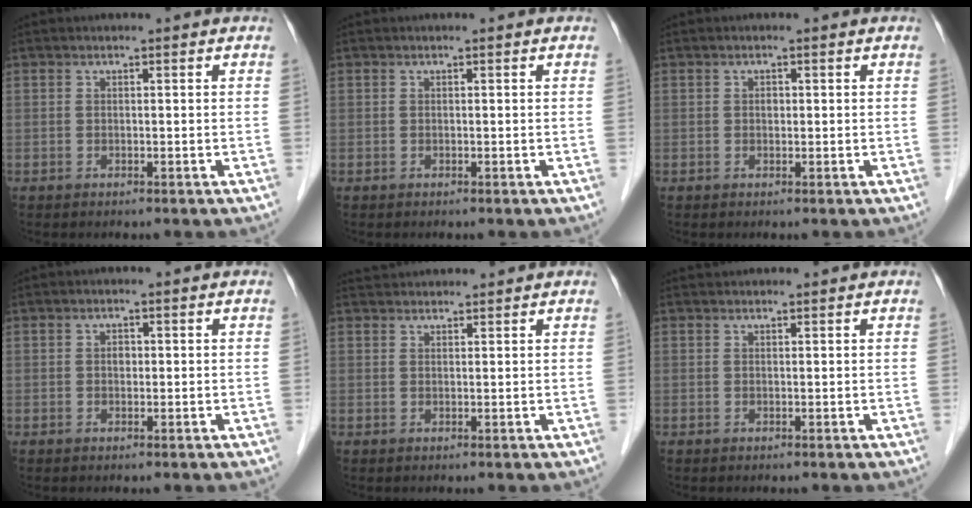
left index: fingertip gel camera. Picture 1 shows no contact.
{"total": 0.0}
{"total": 0.5, "force": [0.1, 0.4, 0.3], "torque": [-0.005, 0.002, 0.001]}
{"total": 1.0, "force": [0.1, 0.7, 0.6], "torque": [-0.010, 0.003, 0.000]}
{"total": 3.6, "force": [3.6, 0.4, 0.5], "torque": [-0.010, 0.035, 0.062]}
{"total": 1.5, "force": [1.5, 0.2, 0.2], "torque": [-0.006, 0.024, 0.028]}